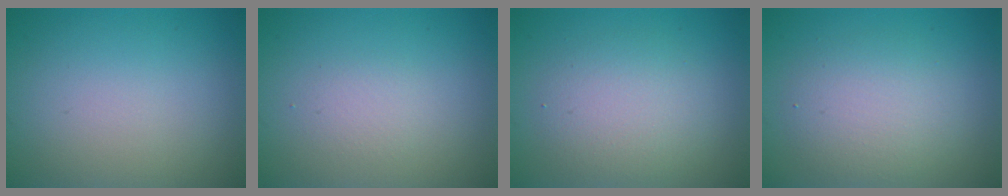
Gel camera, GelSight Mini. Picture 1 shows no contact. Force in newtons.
{"total": 1.4, "press": 1.4, "slide": 0.1}
{"total": 3.8, "press": 3.8, "slide": 0.4}
{"total": 3.8, "press": 3.8, "slide": 0.3}